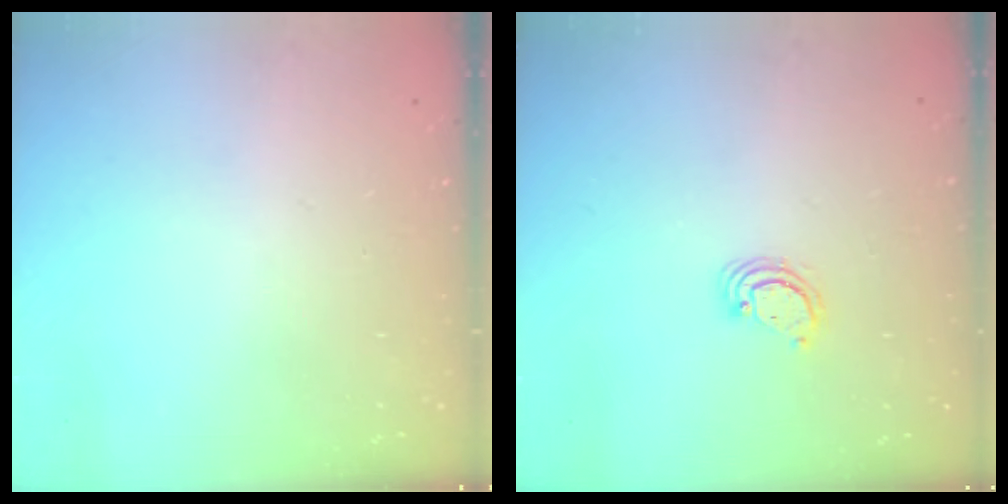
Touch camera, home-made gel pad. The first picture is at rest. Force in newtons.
{"total": 2.9, "press": 2.9, "slide": 0.3}